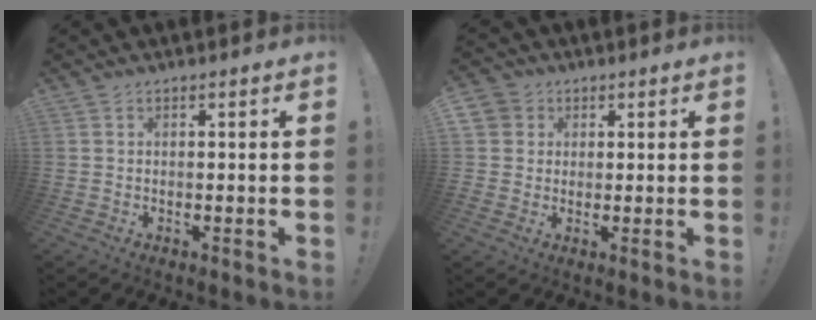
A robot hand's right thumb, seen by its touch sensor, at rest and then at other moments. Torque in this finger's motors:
{"motor_torque": [0.99, 1.13, 0.40, -0.43, 0.04]}